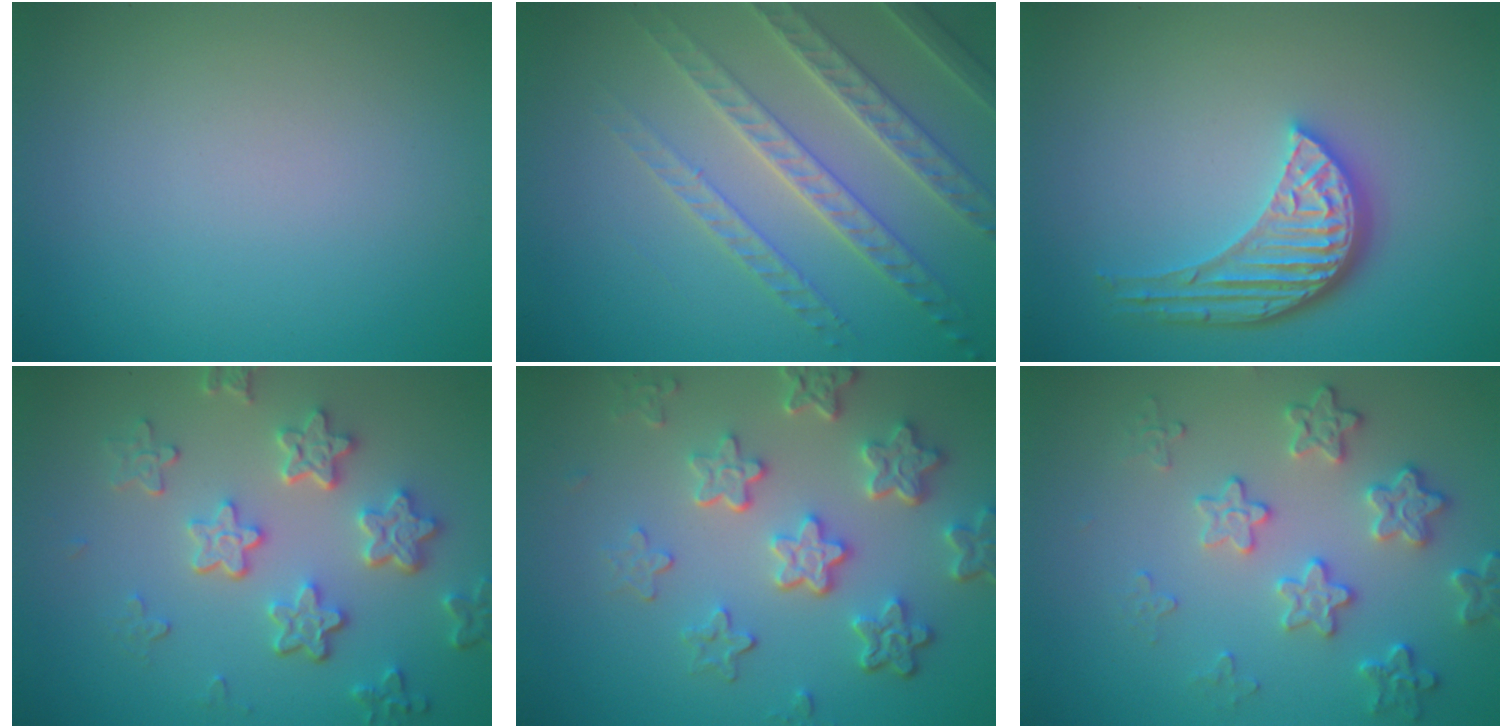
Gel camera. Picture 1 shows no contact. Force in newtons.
{"total": 4.4, "press": 4.2, "slide": 1.5}
{"total": 4.7, "press": 3.7, "slide": 2.9}
{"total": 5.3, "press": 4.1, "slide": 3.4}
{"total": 5.9, "press": 4.4, "slide": 4.0}
{"total": 4.0, "press": 3.5, "slide": 1.9}